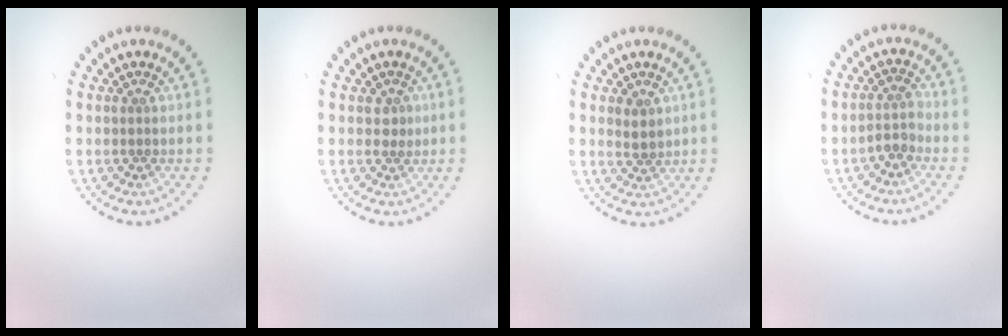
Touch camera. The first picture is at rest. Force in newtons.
{"total": 1.2, "press": 1.1, "slide": 0.5}
{"total": 1.4, "press": 1.2, "slide": 0.6}
{"total": 1.8, "press": 1.4, "slide": 1.0}